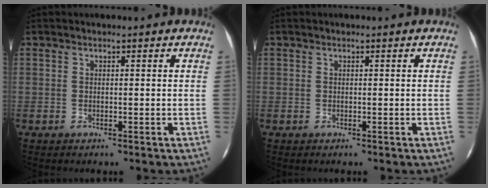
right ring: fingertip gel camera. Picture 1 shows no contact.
{"total": 0.0}